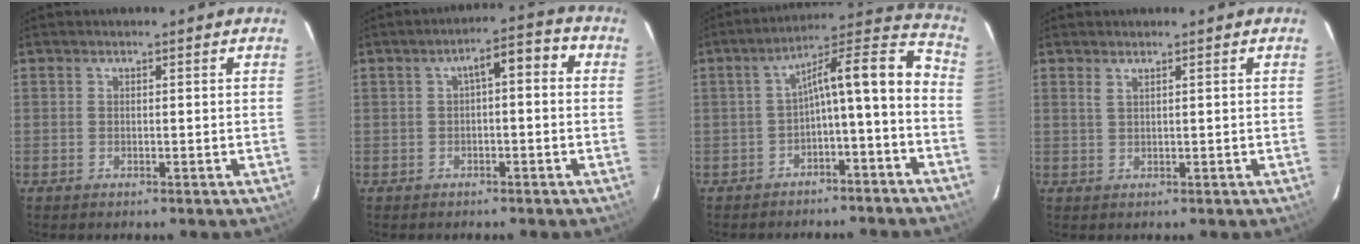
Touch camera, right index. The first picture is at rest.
{"total": 5.1, "force": [-0.2, 1.8, 4.8], "torque": [-0.073, 0.029, 0.007]}
{"total": 12.6, "force": [-4.5, 2.9, 11.4], "torque": [-0.172, 0.046, -0.065]}
{"total": 0.9, "force": [0.7, -0.1, 0.6], "torque": [-0.012, 0.001, 0.013]}